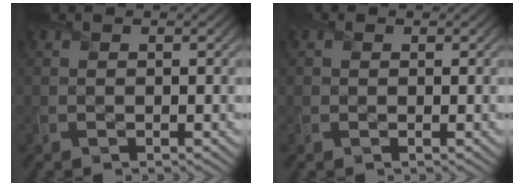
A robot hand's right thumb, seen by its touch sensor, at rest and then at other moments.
{"total": 0.6, "force": [0.2, 0.5, -0.1], "torque": [0.001, -0.003, 0.004]}